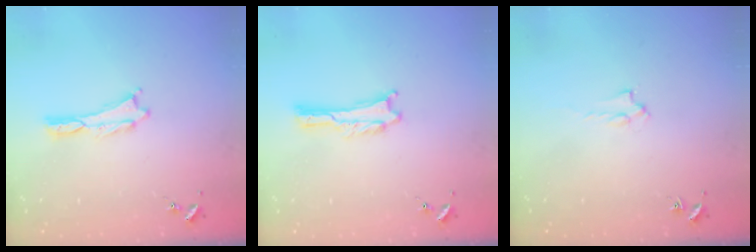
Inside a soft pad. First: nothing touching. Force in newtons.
{"total": 0.0}
{"total": 1.4, "press": 1.4, "slide": 0.2}